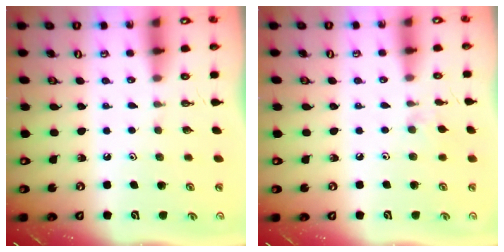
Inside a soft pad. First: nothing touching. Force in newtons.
{"total": 3.9, "press": 3.9, "slide": 0.7}